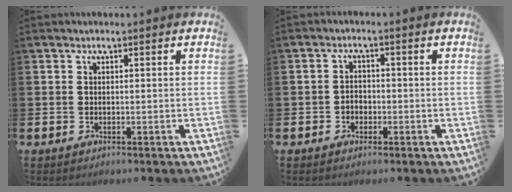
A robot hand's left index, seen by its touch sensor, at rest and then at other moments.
{"total": 1.8, "force": [-0.7, 1.5, 0.8], "torque": [-0.008, 0.000, -0.017]}